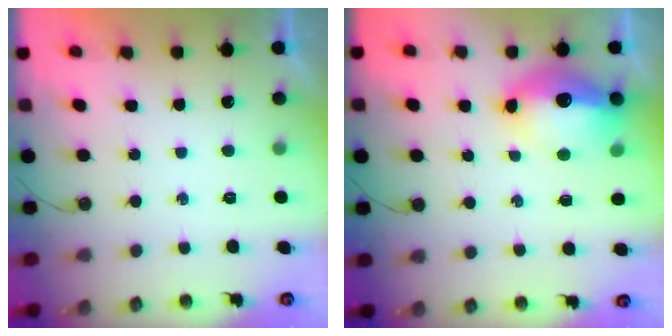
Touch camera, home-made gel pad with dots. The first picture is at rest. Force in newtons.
{"total": 14.6, "press": 14.5, "slide": 1.5}